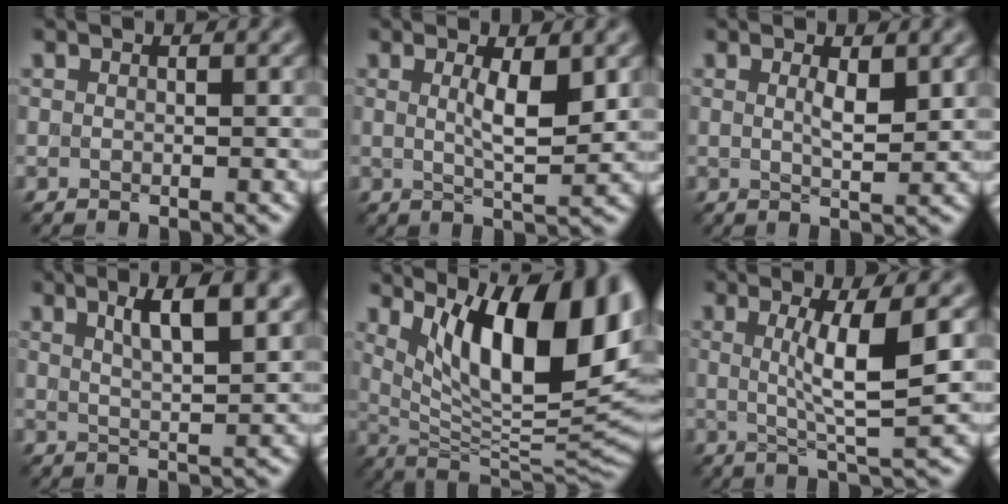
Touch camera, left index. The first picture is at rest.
{"total": 3.2, "force": [0.8, 0.6, 3.0], "torque": [-0.052, -0.008, 0.016]}
{"total": 1.6, "force": [0.6, 0.3, 1.5], "torque": [-0.027, -0.005, 0.012]}
{"total": 5.8, "force": [2.8, 1.6, 4.8], "torque": [-0.061, 0.006, 0.041]}
{"total": 14.7, "force": [5.6, 5.0, 12.6], "torque": [-0.170, -0.003, 0.093]}
{"total": 5.2, "force": [0.8, 0.7, 5.1], "torque": [-0.084, -0.005, 0.016]}